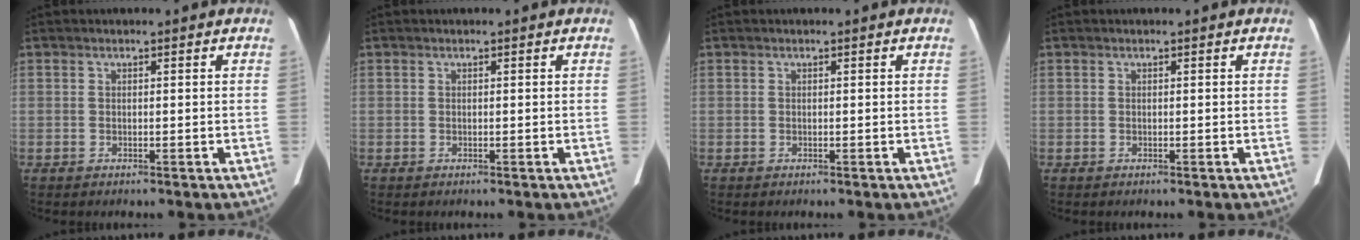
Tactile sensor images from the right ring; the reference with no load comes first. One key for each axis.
{"total": 0.0}
{"total": 0.0}
{"total": 0.0}